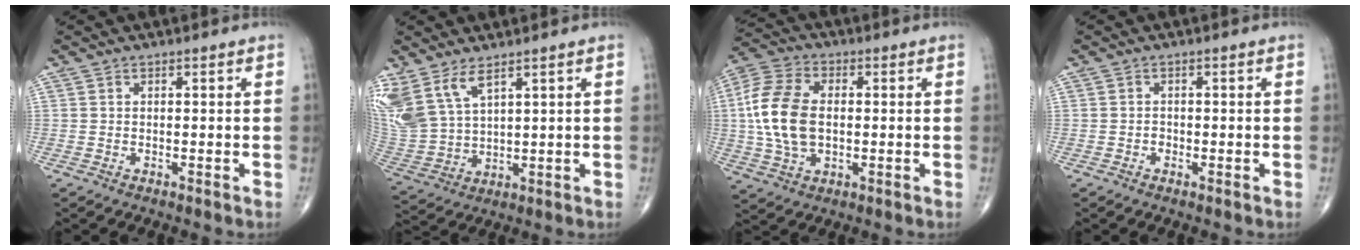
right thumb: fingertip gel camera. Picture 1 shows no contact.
{"total": 12.2, "force": [7.3, 5.7, 7.9], "torque": [-0.184, -0.028, 0.167]}
{"total": 13.8, "force": [0.2, 8.5, 10.9], "torque": [-0.228, 0.012, 0.001]}
{"total": 0.8, "force": [-0.4, 0.6, 0.3], "torque": [0.001, 0.004, -0.011]}